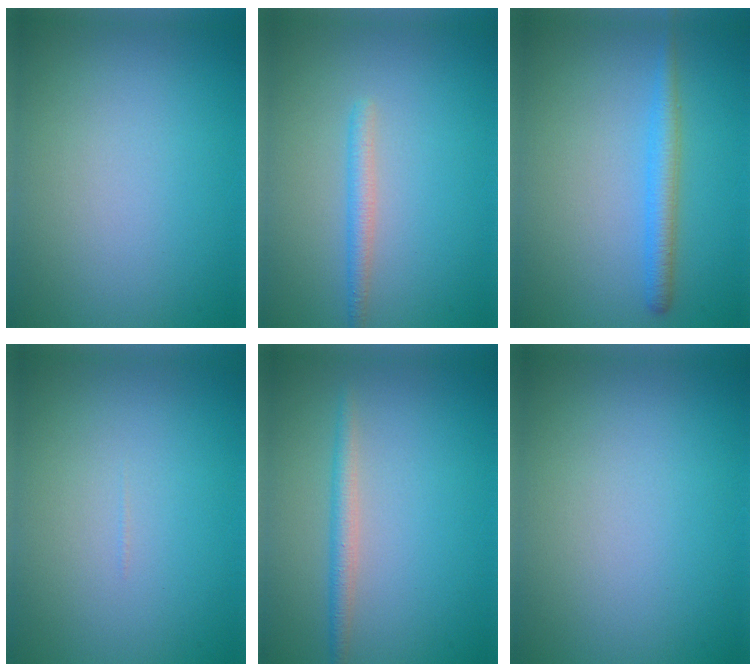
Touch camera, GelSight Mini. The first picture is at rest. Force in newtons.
{"total": 1.6, "press": 1.6, "slide": 0.1}
{"total": 2.3, "press": 2.3, "slide": 0.1}
{"total": 0.0}
{"total": 1.8, "press": 1.8, "slide": 0.1}
{"total": 0.0}